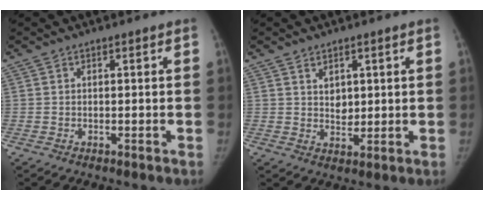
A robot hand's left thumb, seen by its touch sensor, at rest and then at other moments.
{"total": 3.7, "force": [1.7, 2.6, 2.0], "torque": [-0.018, -0.016, 0.036]}